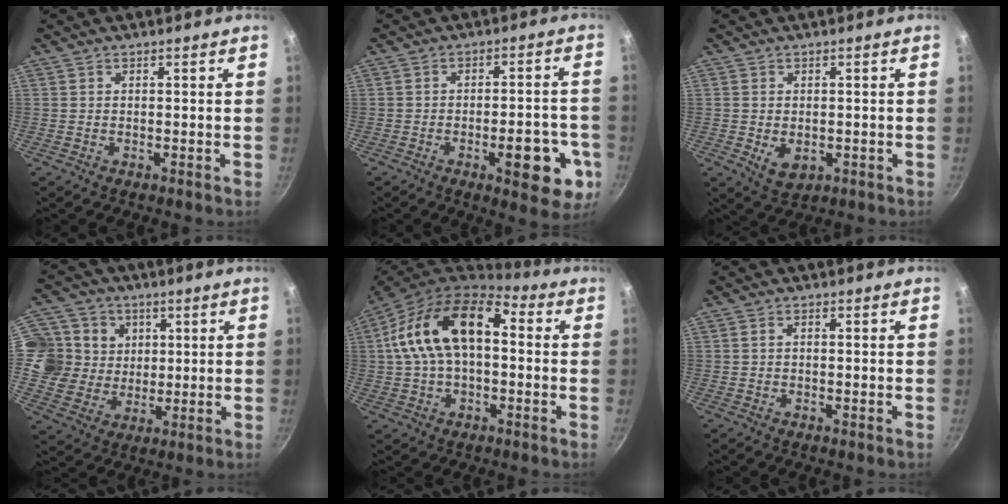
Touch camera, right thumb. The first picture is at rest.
{"total": 12.5, "force": [-4.5, 5.0, 10.6], "torque": [-0.103, 0.023, -0.054]}
{"total": 4.6, "force": [-0.8, 3.2, 3.2], "torque": [-0.047, -0.009, -0.005]}
{"total": 13.0, "force": [3.0, 11.8, 4.4], "torque": [-0.054, -0.005, 0.049]}
{"total": 17.6, "force": [1.7, 10.4, 14.0], "torque": [-0.227, 0.038, 0.012]}
{"total": 1.0, "force": [0.0, 0.6, 0.8], "torque": [-0.017, 0.007, -0.001]}